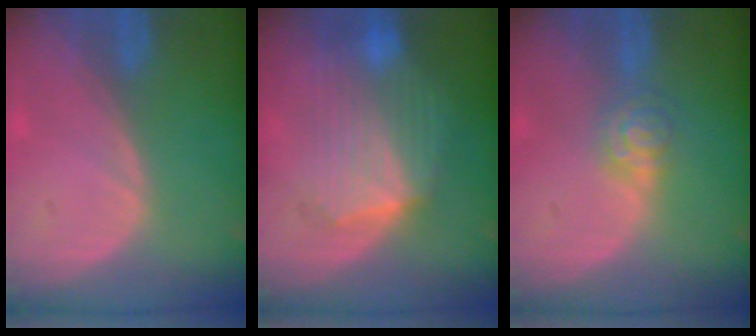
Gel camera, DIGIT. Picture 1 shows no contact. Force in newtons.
{"total": 8.2, "press": 8.2, "slide": 0.2}
{"total": 4.4, "press": 3.9, "slide": 2.0}